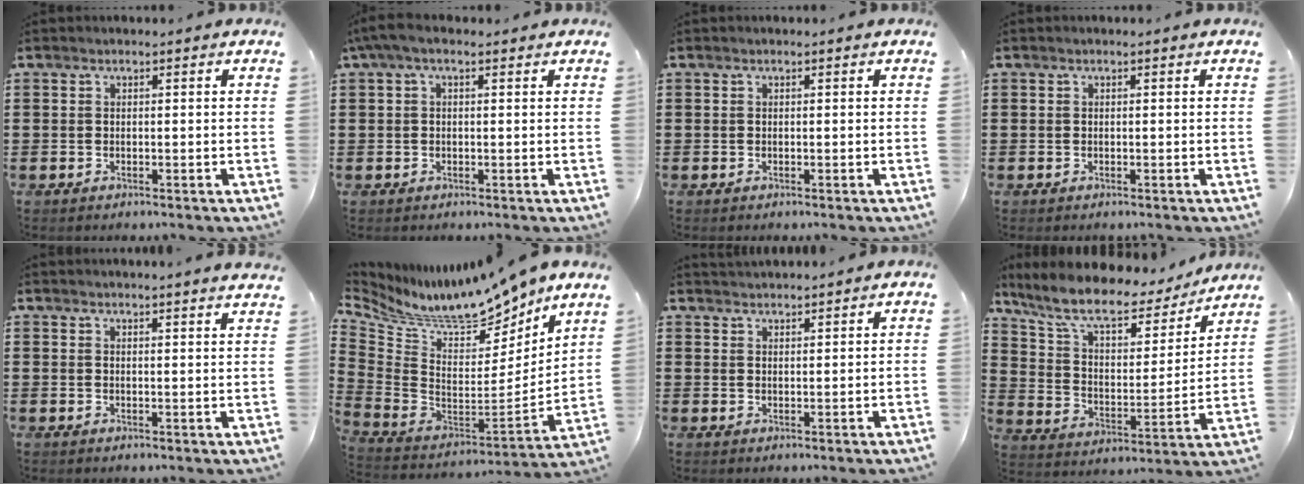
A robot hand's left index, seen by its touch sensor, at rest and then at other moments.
{"total": 2.4, "force": [0.5, 0.8, 2.2], "torque": [-0.041, 0.006, 0.008]}
{"total": 0.0}
{"total": 0.0}
{"total": 2.2, "force": [2.1, -0.5, 0.2], "torque": [-0.008, -0.004, 0.040]}
{"total": 10.5, "force": [9.4, 2.2, 4.3], "torque": [-0.108, -0.076, 0.159]}
{"total": 1.6, "force": [1.6, -0.1, -0.1], "torque": [-0.001, 0.001, 0.032]}
{"total": 10.0, "force": [8.2, 2.7, 4.9], "torque": [-0.132, -0.043, 0.143]}